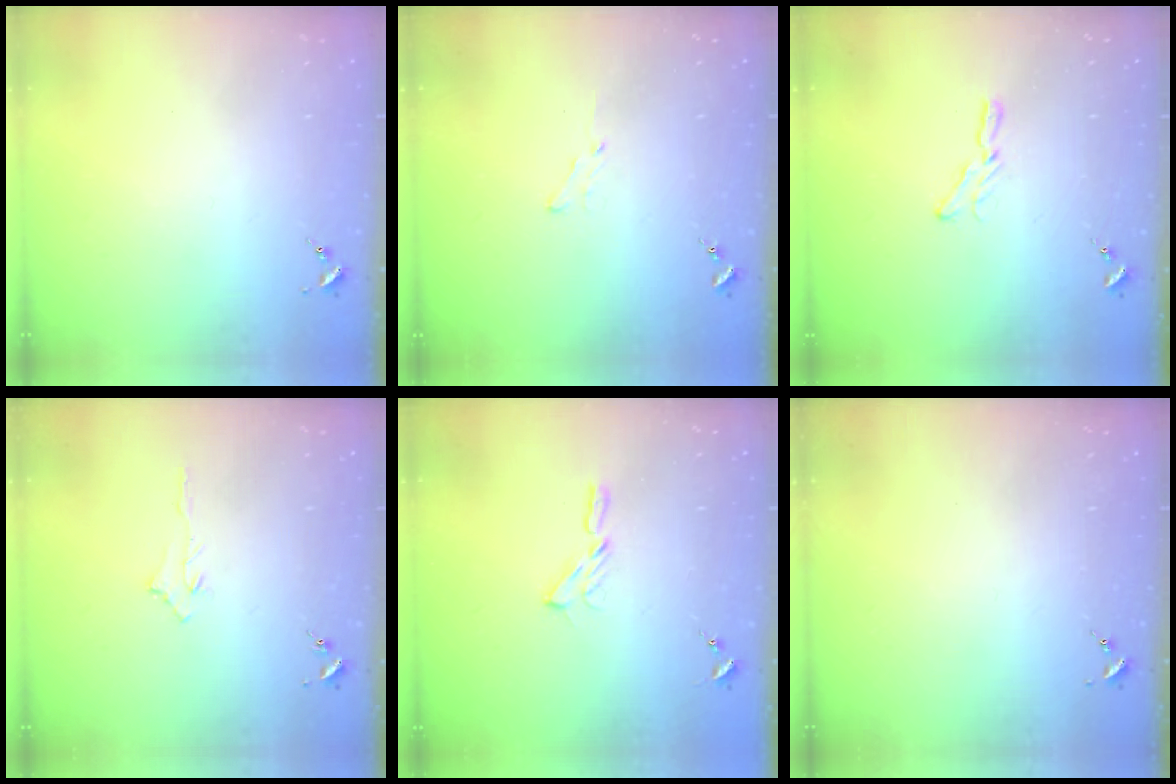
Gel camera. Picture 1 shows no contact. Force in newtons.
{"total": 3.6, "press": 3.6, "slide": 0.4}
{"total": 5.6, "press": 5.6, "slide": 0.5}
{"total": 2.9, "press": 2.9, "slide": 0.4}
{"total": 4.0, "press": 4.0, "slide": 0.4}
{"total": 0.0}